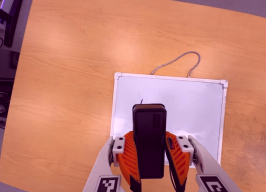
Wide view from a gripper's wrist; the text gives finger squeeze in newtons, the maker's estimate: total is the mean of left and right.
{"total": 8.2, "left": 6.8, "right": 9.5}